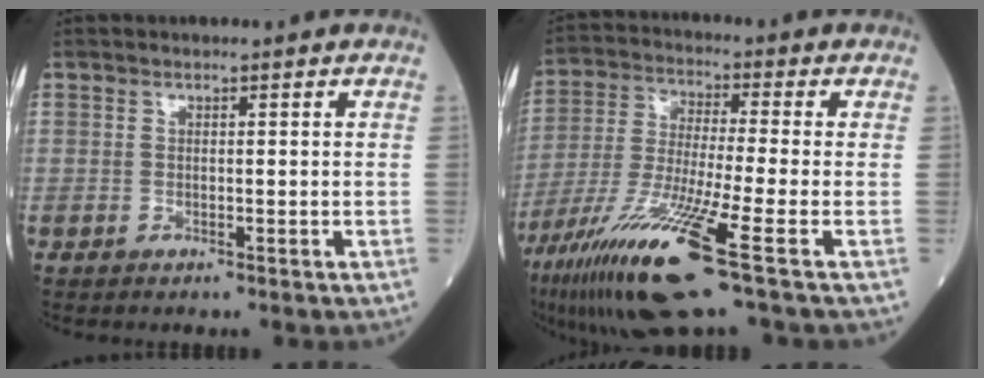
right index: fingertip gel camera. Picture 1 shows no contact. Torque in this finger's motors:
{"motor_torque": [1.06, -1.08, 0.84, 0.21]}